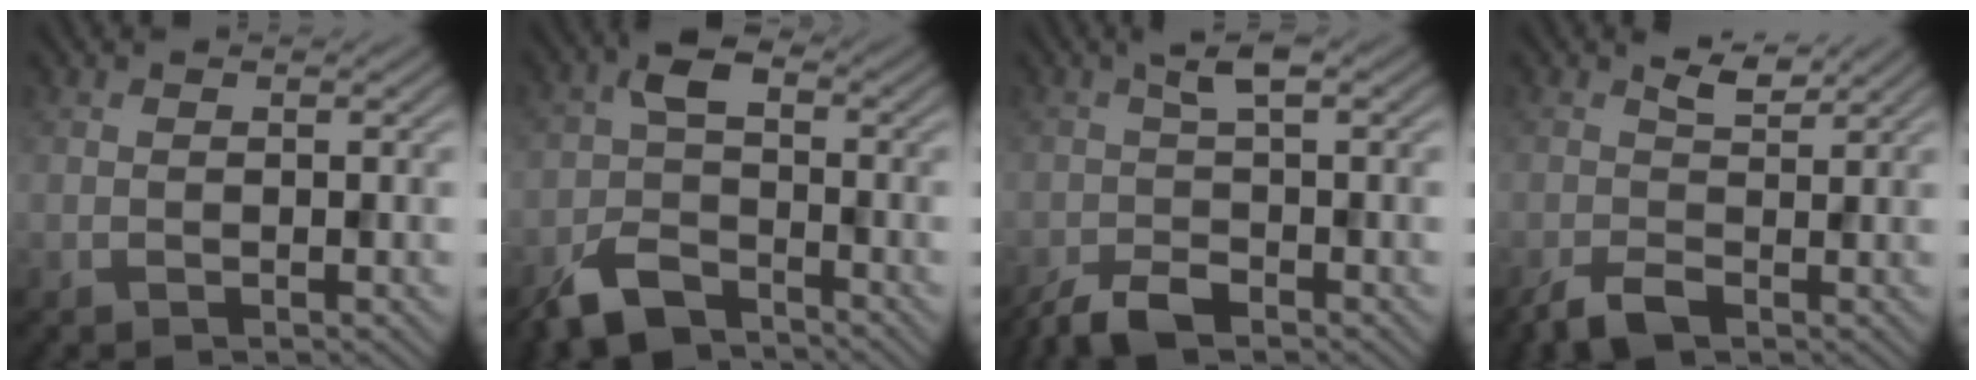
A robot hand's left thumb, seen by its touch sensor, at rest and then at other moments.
{"total": 7.0, "force": [-4.7, 3.3, 4.0], "torque": [-0.074, 0.000, -0.101]}
{"total": 4.3, "force": [-2.3, 1.3, 3.4], "torque": [-0.068, -0.002, -0.054]}
{"total": 3.3, "force": [-0.4, 1.7, 2.8], "torque": [-0.065, -0.003, -0.009]}